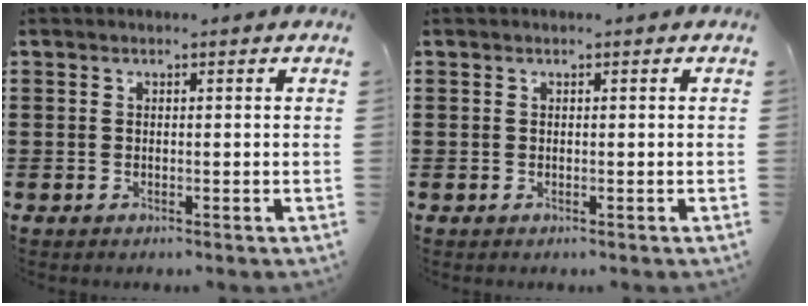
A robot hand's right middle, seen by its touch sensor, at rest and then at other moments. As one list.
[{"total": 0.0}]